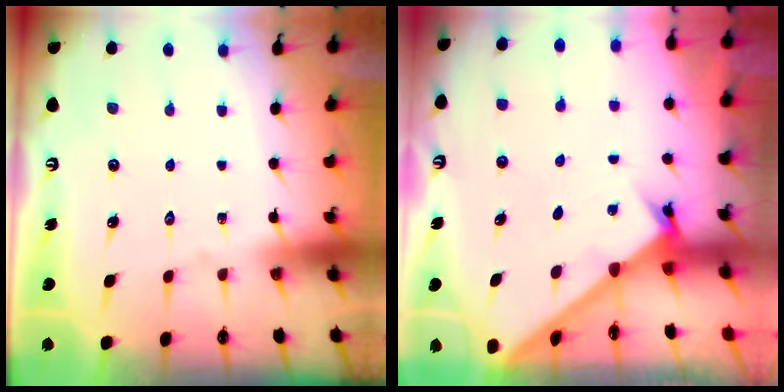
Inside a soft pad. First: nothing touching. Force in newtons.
{"total": 1.6, "press": 1.6, "slide": 0.1}